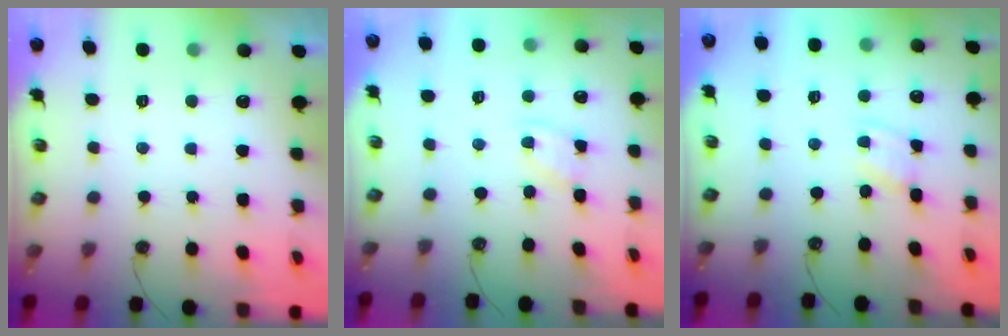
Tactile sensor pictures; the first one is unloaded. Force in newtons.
{"total": 2.8, "press": 2.8, "slide": 0.4}
{"total": 1.2, "press": 1.2, "slide": 0.2}